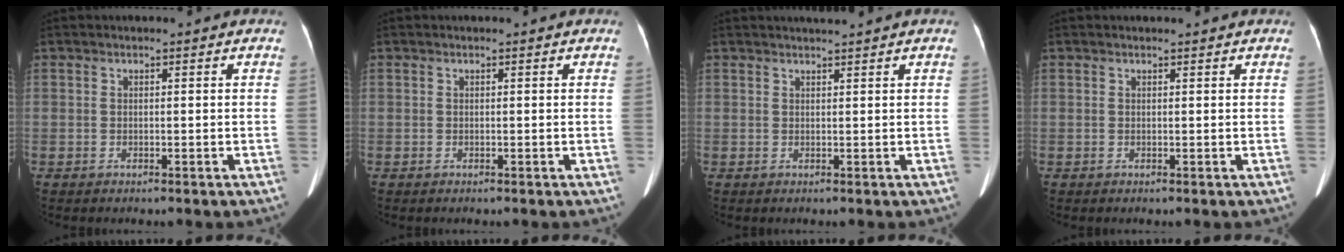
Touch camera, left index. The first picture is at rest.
{"total": 0.0}
{"total": 1.5, "force": [1.4, -0.6, 0.3], "torque": [-0.006, 0.004, 0.029]}
{"total": 1.2, "force": [1.1, 0.0, 0.3], "torque": [-0.008, 0.010, 0.017]}